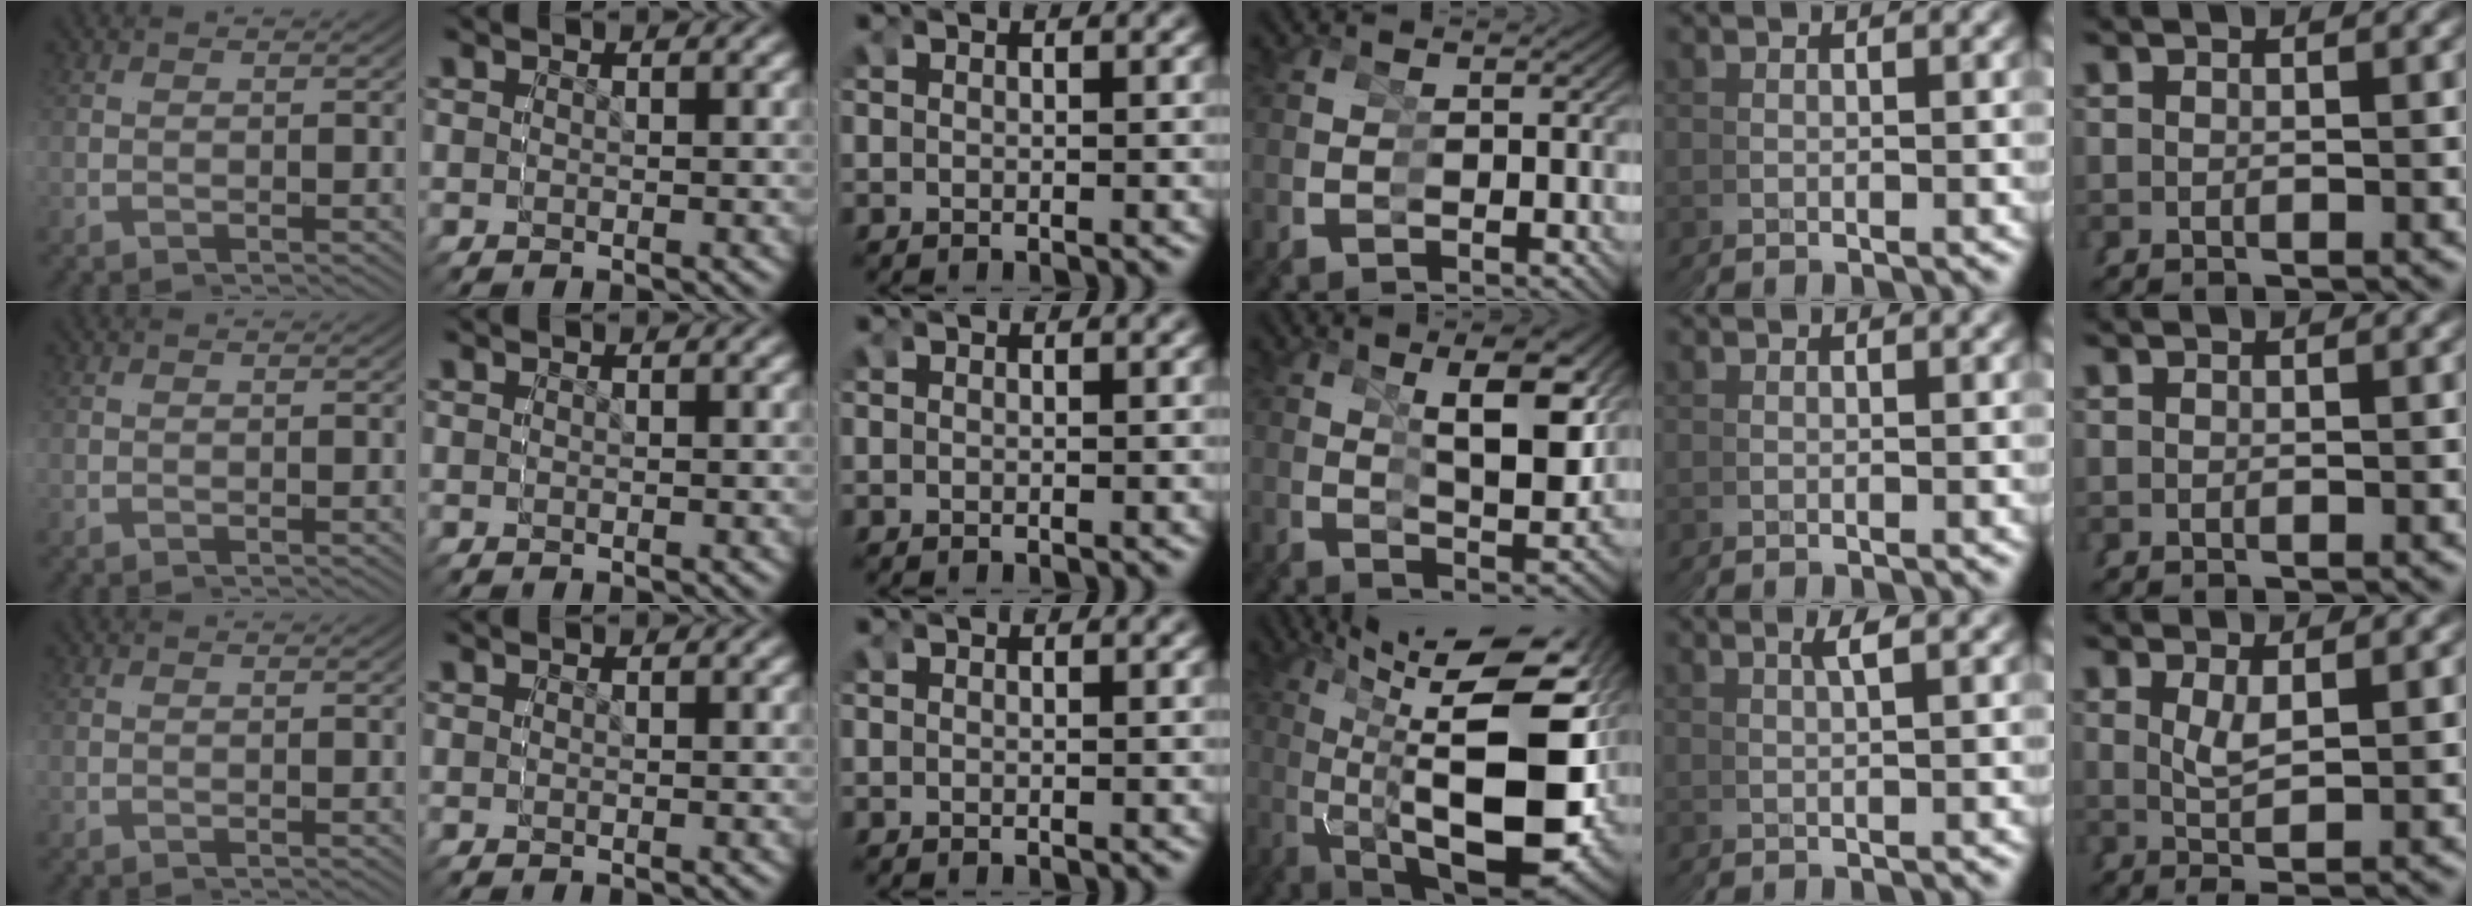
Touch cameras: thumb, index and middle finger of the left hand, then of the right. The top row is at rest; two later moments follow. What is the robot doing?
{"motion": "grasp_and_lifting", "object": "cubes"}